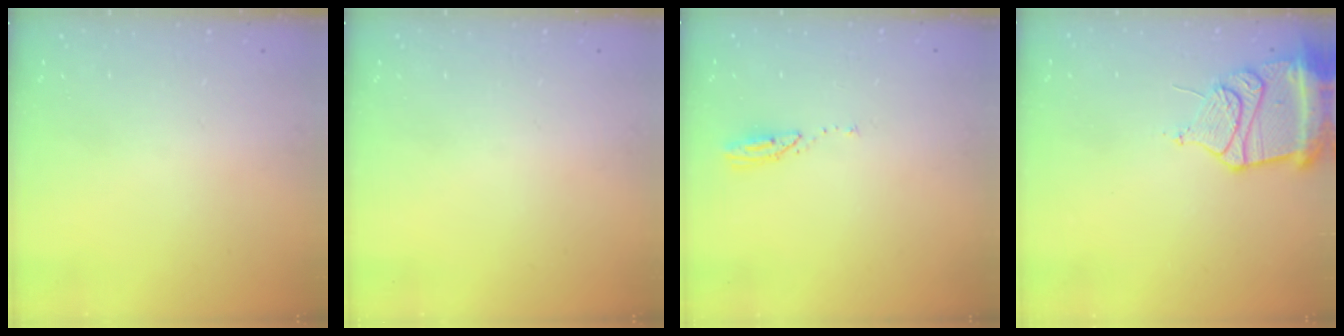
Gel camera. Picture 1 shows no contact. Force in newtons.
{"total": 0.0}
{"total": 2.9, "press": 2.9, "slide": 0.3}
{"total": 15.7, "press": 15.6, "slide": 1.5}